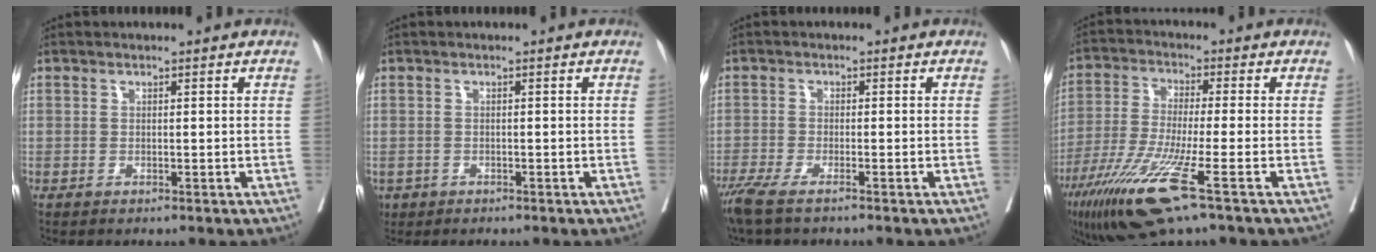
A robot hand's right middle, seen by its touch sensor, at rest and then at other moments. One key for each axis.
{"total": 1.9, "fx": -1.1, "fy": 1.5, "fz": 0.5, "tx": -0.013, "ty": 0.000, "tz": -0.013}
{"total": 5.1, "fx": -4.0, "fy": 0.3, "fz": 3.2, "tx": -0.053, "ty": -0.011, "tz": -0.070}
{"total": 12.9, "fx": -6.6, "fy": 0.4, "fz": 11.1, "tx": -0.226, "ty": -0.035, "tz": -0.121}